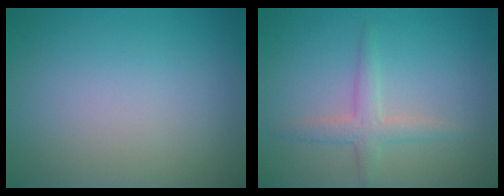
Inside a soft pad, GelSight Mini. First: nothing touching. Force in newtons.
{"total": 2.3, "press": 2.3, "slide": 0.1}